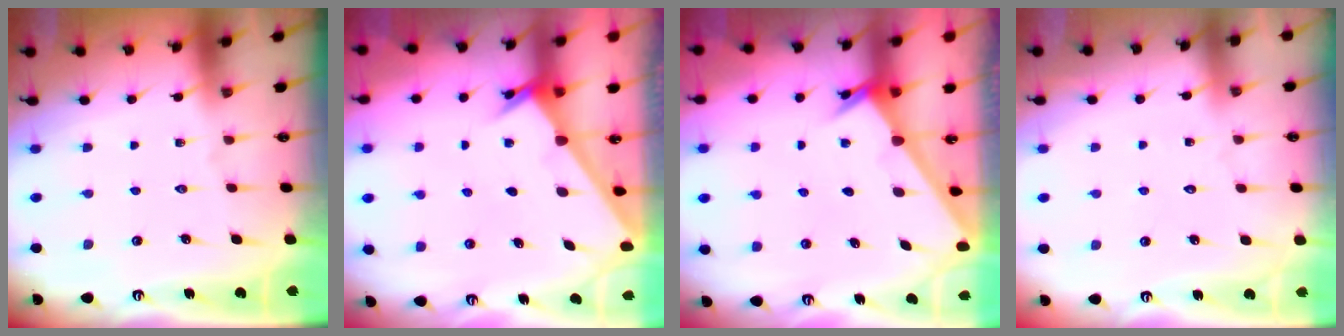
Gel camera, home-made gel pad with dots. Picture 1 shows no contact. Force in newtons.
{"total": 2.4, "press": 2.4, "slide": 0.2}
{"total": 2.6, "press": 2.6, "slide": 0.2}
{"total": 3.4, "press": 3.4, "slide": 0.4}